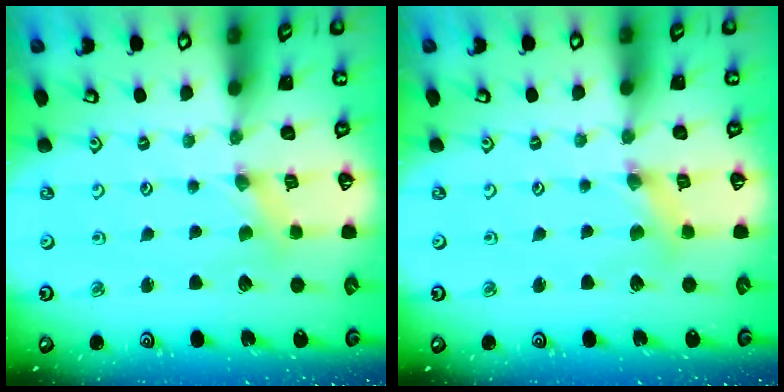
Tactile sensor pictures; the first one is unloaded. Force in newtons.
{"total": 2.5, "press": 2.4, "slide": 0.3}